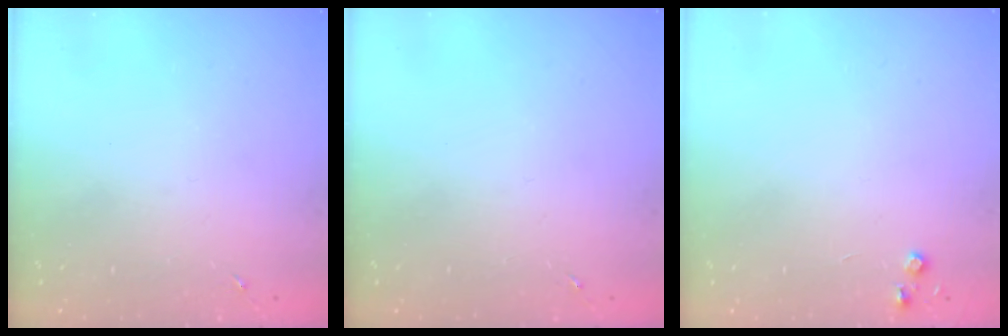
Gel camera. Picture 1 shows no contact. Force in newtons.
{"total": 0.0}
{"total": 3.8, "press": 3.7, "slide": 0.5}